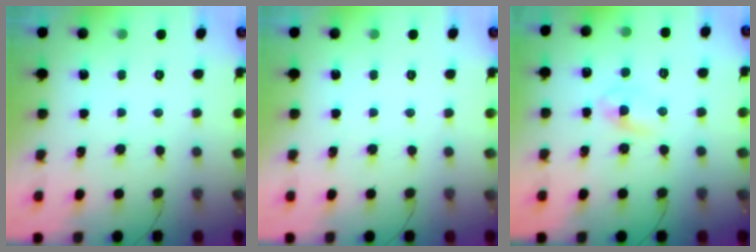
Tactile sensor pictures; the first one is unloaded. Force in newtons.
{"total": 0.0}
{"total": 2.7, "press": 2.4, "slide": 1.4}